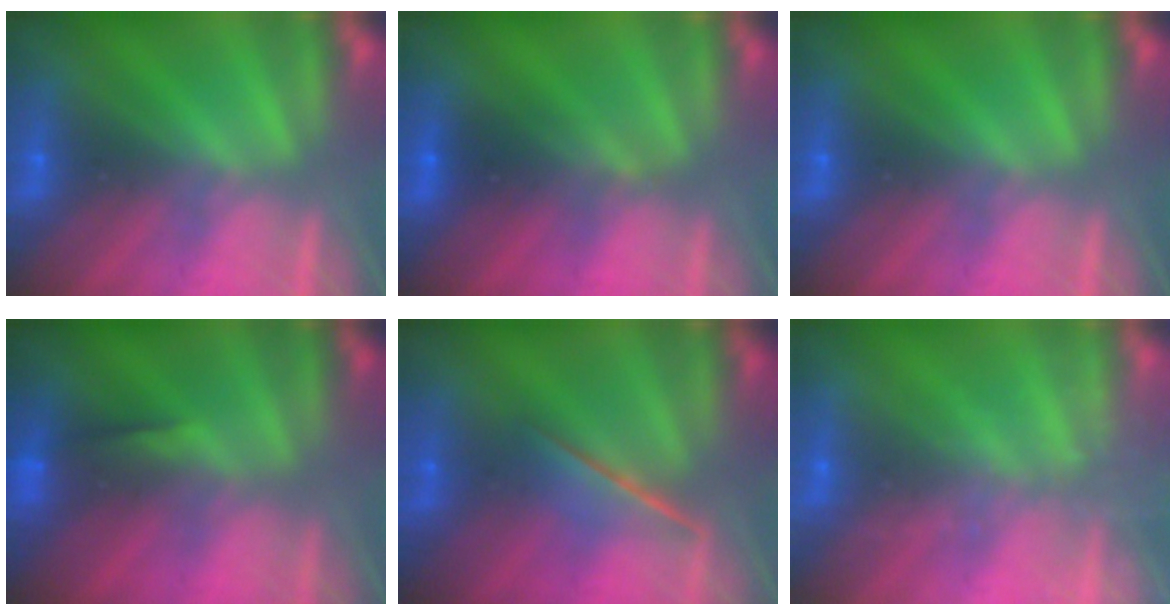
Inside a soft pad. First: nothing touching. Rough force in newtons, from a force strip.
{"total": 2.7}
{"total": 0.0}
{"total": 4.6}
{"total": 1.6}
{"total": 1.8}